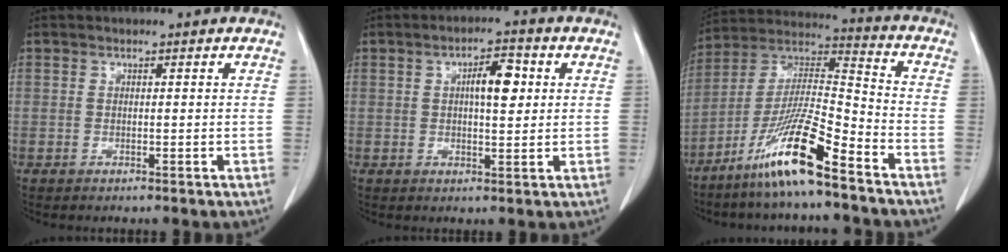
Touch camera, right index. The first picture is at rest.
{"total": 5.5, "force": [1.2, 1.7, 5.1], "torque": [-0.083, 0.009, 0.019]}
{"total": 14.2, "force": [-9.4, 0.3, 10.6], "torque": [-0.213, -0.012, -0.178]}